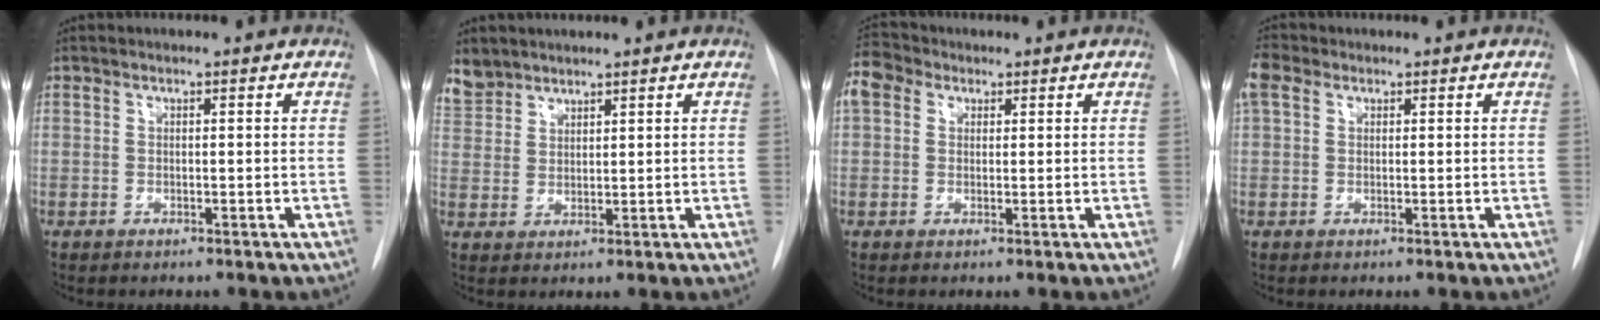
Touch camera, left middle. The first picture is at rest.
{"total": 4.3, "force": [3.9, 1.8, 0.0], "torque": [0.005, 0.008, 0.082]}
{"total": 6.0, "force": [2.8, 4.5, 2.9], "torque": [-0.074, 0.034, 0.054]}
{"total": 3.5, "force": [1.7, 2.4, 1.8], "torque": [-0.054, 0.026, 0.038]}